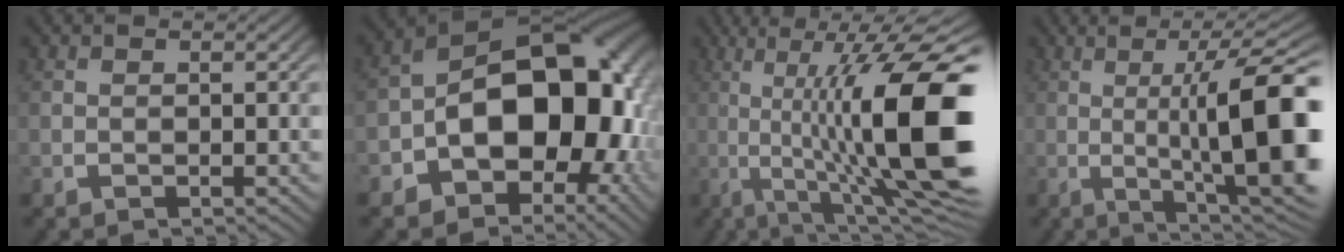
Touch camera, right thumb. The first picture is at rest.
{"total": 19.7, "force": [-2.2, 12.9, 14.8], "torque": [-0.236, -0.060, -0.014]}
{"total": 16.8, "force": [-0.5, 7.0, 15.3], "torque": [-0.251, -0.036, 0.002]}
{"total": 14.6, "force": [0.1, 5.4, 13.5], "torque": [-0.181, -0.007, 0.006]}